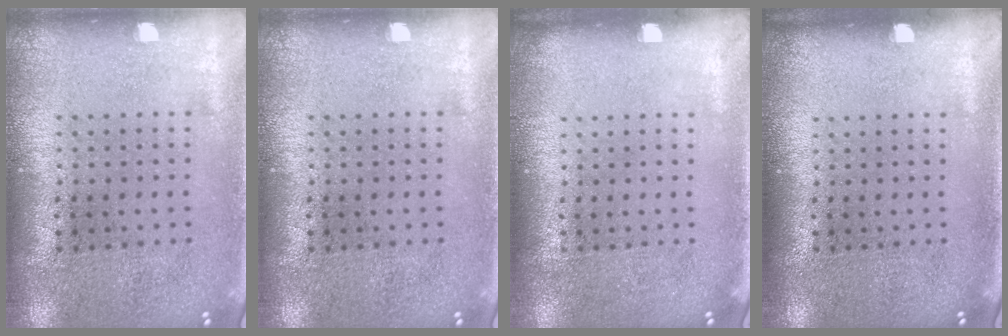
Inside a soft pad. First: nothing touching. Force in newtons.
{"total": 0.0}
{"total": 0.0}
{"total": 0.0}